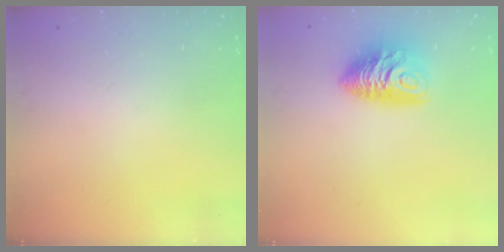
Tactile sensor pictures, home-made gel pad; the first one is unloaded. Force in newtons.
{"total": 10.6, "press": 10.6, "slide": 0.7}